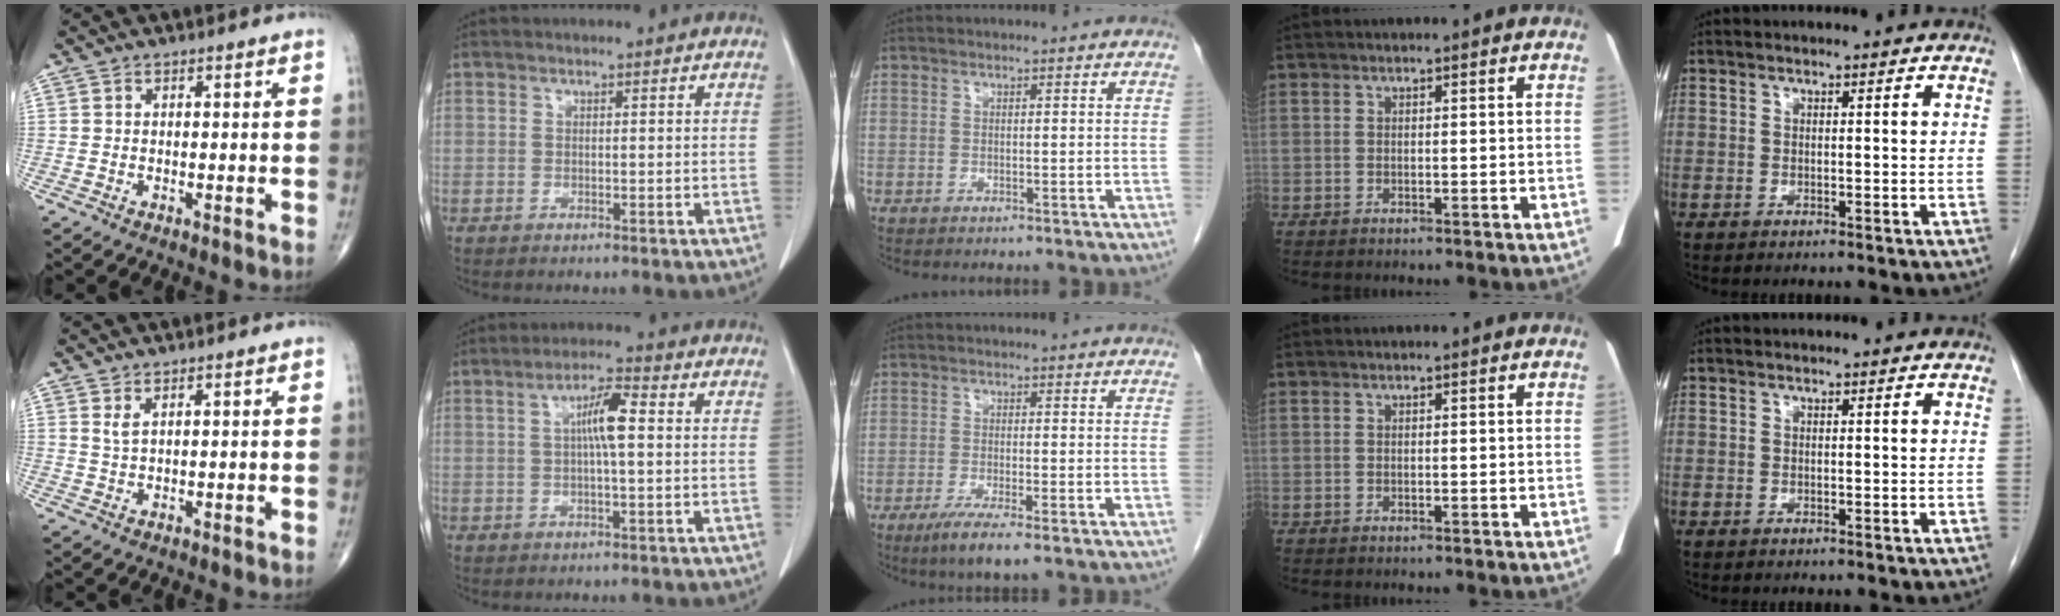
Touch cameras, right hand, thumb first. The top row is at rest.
{"thumb": {"total": 1.5, "force": [0.9, 0.3, 1.1], "torque": [-0.027, -0.003, 0.023]}, "index": {"total": 5.5, "force": [0.7, 0.7, 5.4], "torque": [-0.100, 0.011, 0.009]}, "middle": {"total": 4.8, "force": [-2.9, 0.2, 3.7], "torque": [-0.070, -0.015, -0.053]}}